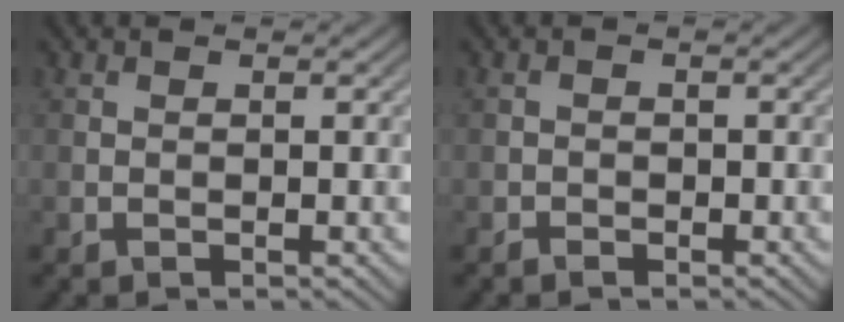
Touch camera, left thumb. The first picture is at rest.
{"total": 1.2, "force": [-0.8, 0.8, 0.2], "torque": [0.001, -0.002, -0.019]}